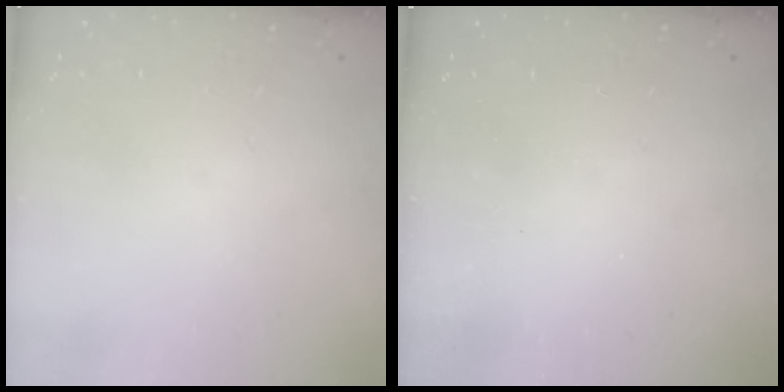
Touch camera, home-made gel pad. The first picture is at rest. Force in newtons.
{"total": 2.4, "press": 2.3, "slide": 0.8}